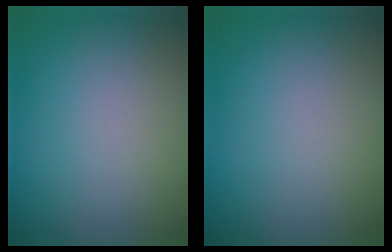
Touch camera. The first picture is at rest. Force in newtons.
{"total": 0.0}